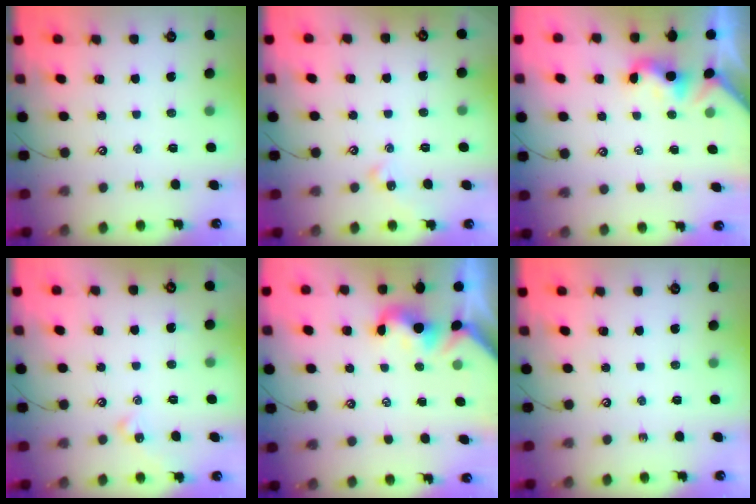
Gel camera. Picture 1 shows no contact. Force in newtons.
{"total": 0.6, "press": 0.5, "slide": 0.3}
{"total": 2.0, "press": 2.0, "slide": 0.5}
{"total": 2.6, "press": 2.6, "slide": 0.6}
{"total": 1.6, "press": 1.5, "slide": 0.4}
{"total": 0.0}